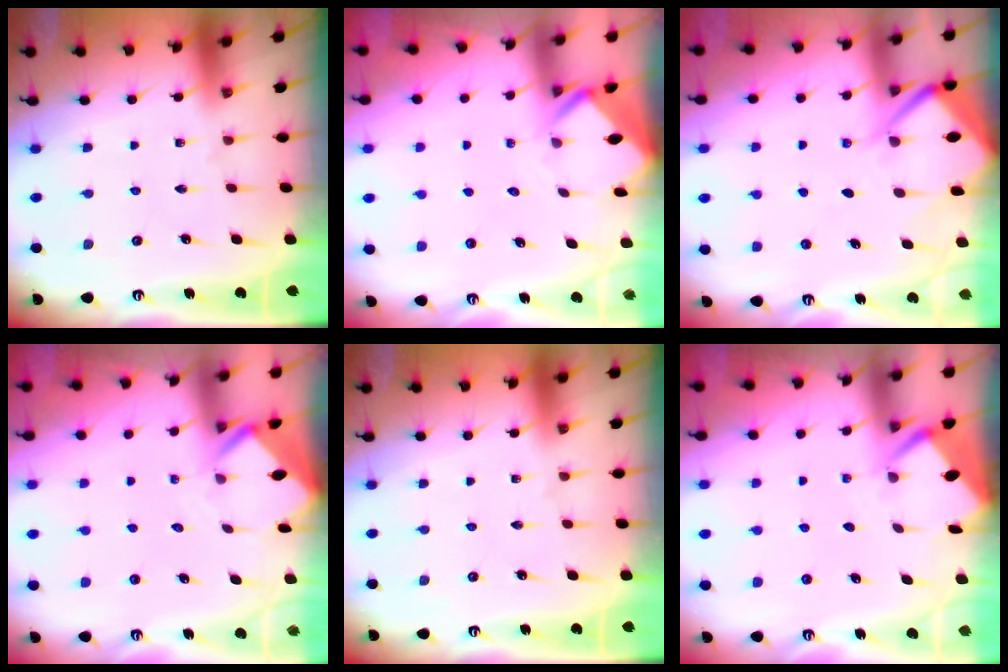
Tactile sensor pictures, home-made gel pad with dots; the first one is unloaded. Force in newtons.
{"total": 2.6, "press": 2.6, "slide": 0.1}
{"total": 6.8, "press": 6.7, "slide": 0.6}
{"total": 2.6, "press": 2.6, "slide": 0.1}
{"total": 0.0}
{"total": 2.8, "press": 2.8, "slide": 0.3}